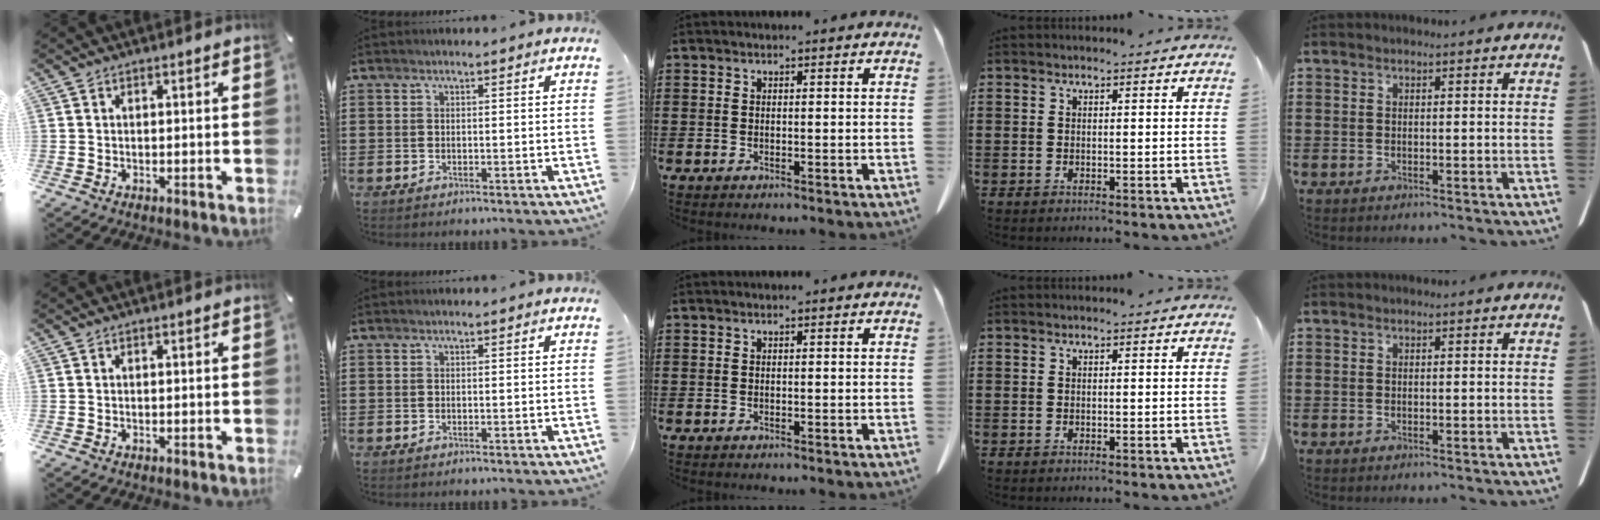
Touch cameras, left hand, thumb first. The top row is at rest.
{}